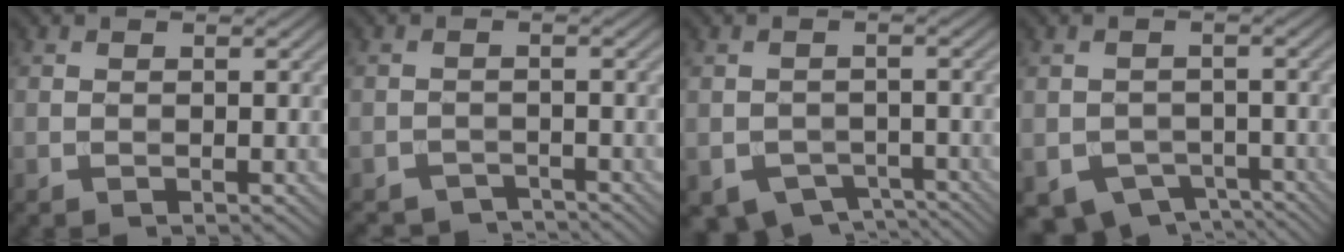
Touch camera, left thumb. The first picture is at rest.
{"total": 2.7, "force": [-2.6, 0.7, 0.3], "torque": [-0.001, 0.001, -0.047]}
{"total": 5.0, "force": [-3.3, 3.1, 2.0], "torque": [-0.032, -0.020, -0.049]}
{"total": 5.3, "force": [-3.3, 3.5, 2.1], "torque": [-0.036, -0.020, -0.050]}